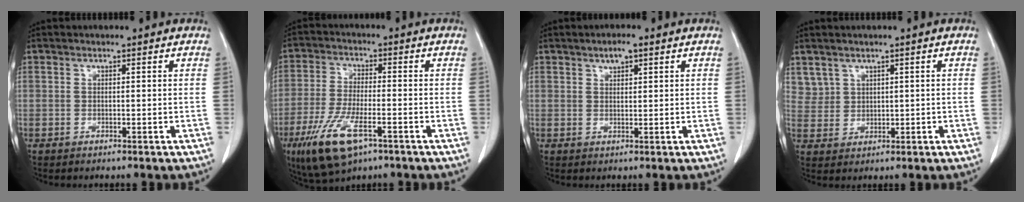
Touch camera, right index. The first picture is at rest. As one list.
[{"total": 10.8, "force": [-5.5, 3.4, 8.6], "torque": [-0.177, -0.019, -0.093]}, {"total": 2.4, "force": [1.6, 0.8, 1.6], "torque": [-0.027, 0.004, 0.027]}, {"total": 3.3, "force": [2.1, 2.5, -0.1], "torque": [0.013, 0.006, 0.044]}]